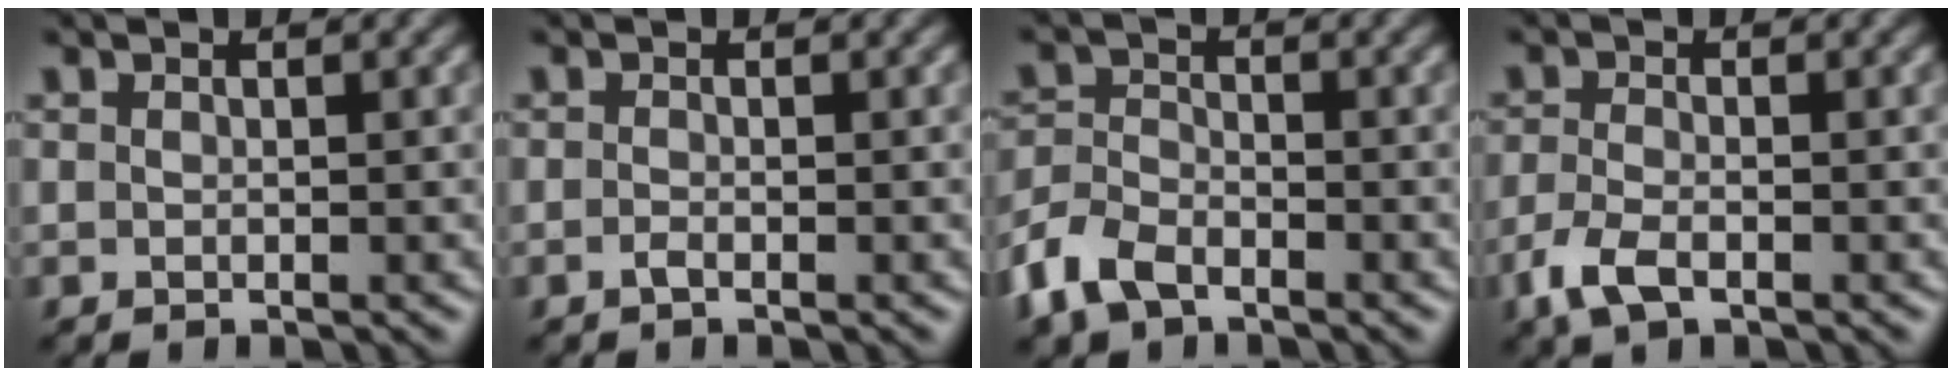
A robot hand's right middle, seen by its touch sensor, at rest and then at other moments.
{"total": 0.7, "force": [-0.4, 0.1, 0.5], "torque": [-0.012, -0.001, -0.009]}
{"total": 4.3, "force": [-2.8, 2.3, 2.1], "torque": [-0.047, -0.001, -0.068]}
{"total": 3.0, "force": [-1.7, 1.2, 2.1], "torque": [-0.054, -0.005, -0.041]}